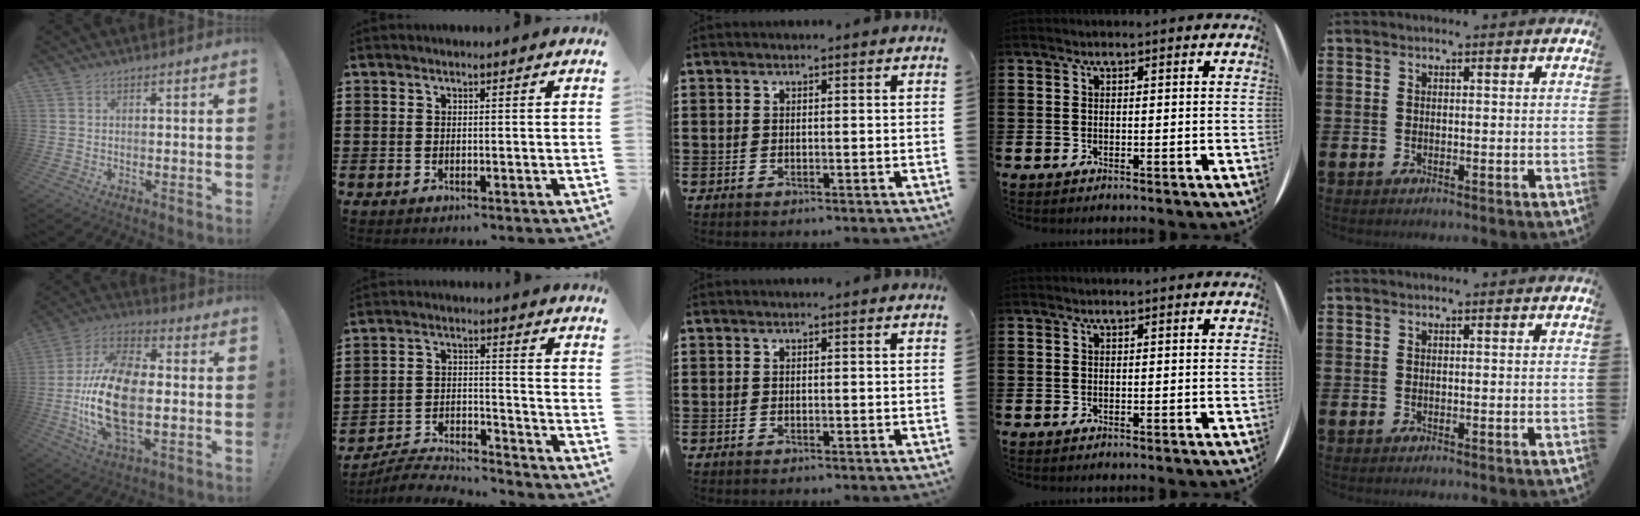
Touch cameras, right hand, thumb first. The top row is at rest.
{"thumb": {"total": 20.7, "force": [-3.0, 11.3, 17.1], "torque": [-0.337, 0.007, -0.047]}, "index": {"total": 5.8, "force": [-5.7, 0.3, 0.9], "torque": [-0.029, 0.001, -0.117]}}